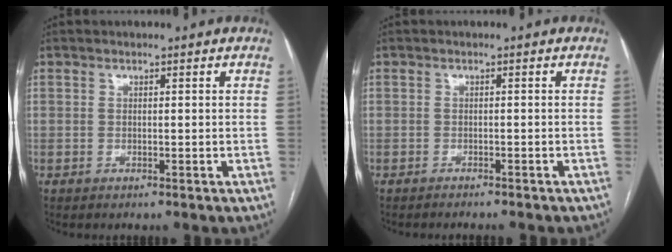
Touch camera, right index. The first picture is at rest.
{"total": 5.8, "force": [-5.3, 1.2, 2.2], "torque": [-0.025, -0.007, -0.060]}